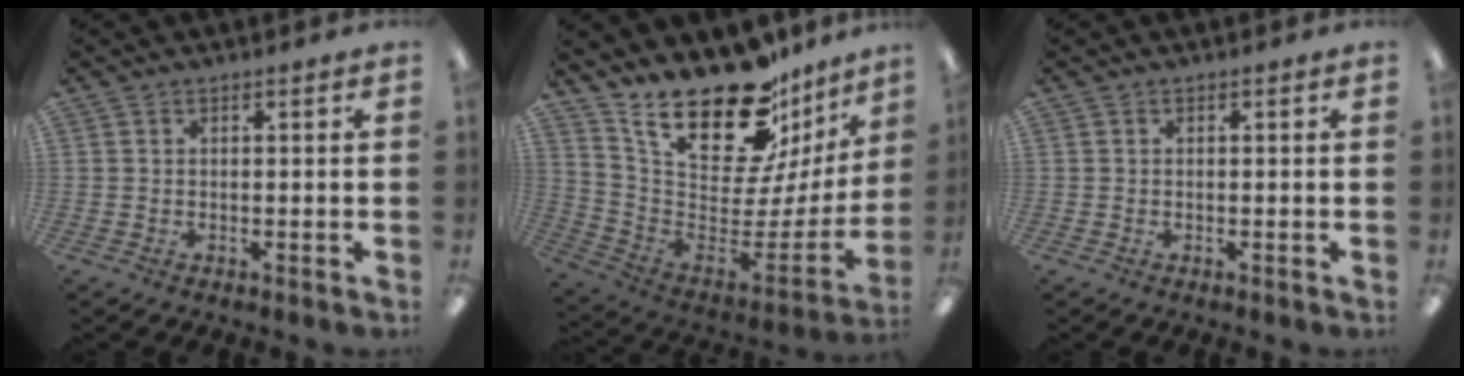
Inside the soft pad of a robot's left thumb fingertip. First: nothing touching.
{"total": 25.2, "force": [19.0, 9.4, 13.6], "torque": [-0.214, -0.144, 0.330]}
{"total": 0.0}